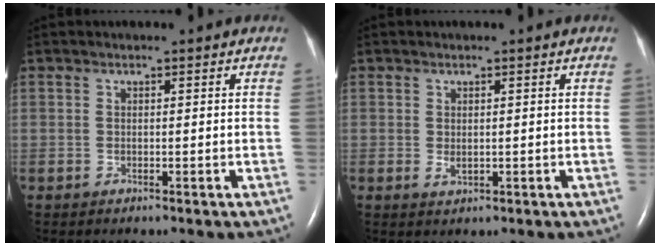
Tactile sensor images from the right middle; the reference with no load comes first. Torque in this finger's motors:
{"motor_torque": [0.34, -0.23, -0.01, 0.03]}